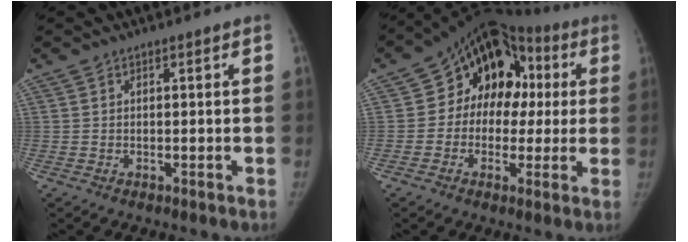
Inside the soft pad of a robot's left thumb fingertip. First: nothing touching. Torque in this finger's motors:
{"motor_torque": [-0.32, 1.35, 0.41, 0.09, 0.12]}